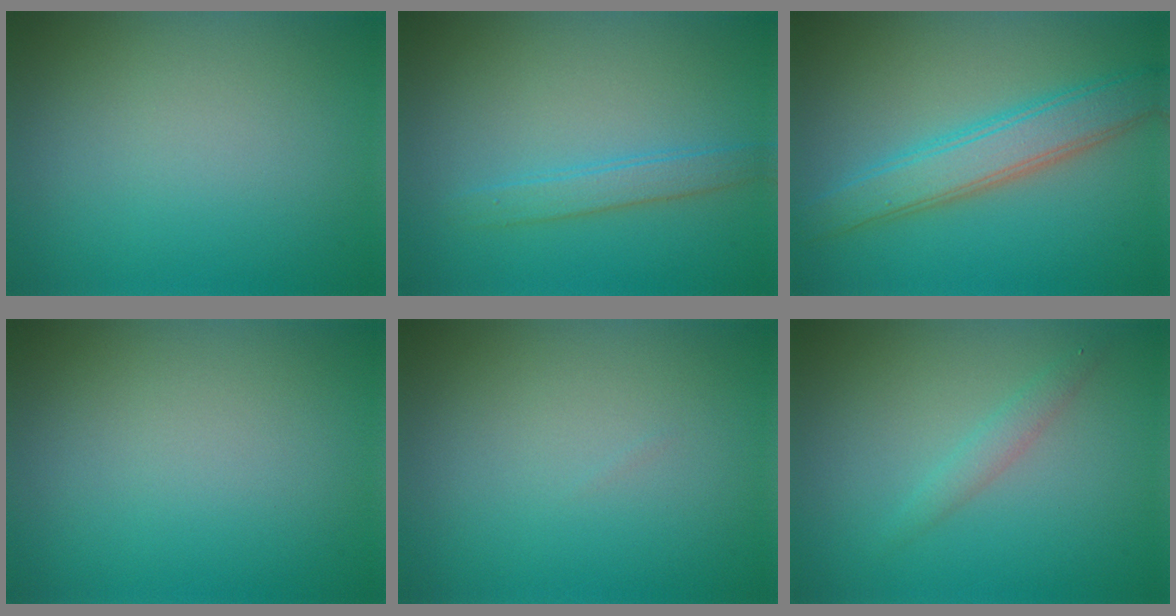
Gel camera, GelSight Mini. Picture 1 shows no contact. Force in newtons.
{"total": 2.0, "press": 2.0, "slide": 0.2}
{"total": 4.7, "press": 4.7, "slide": 0.1}
{"total": 0.0}
{"total": 0.0}
{"total": 1.4, "press": 1.4, "slide": 0.0}